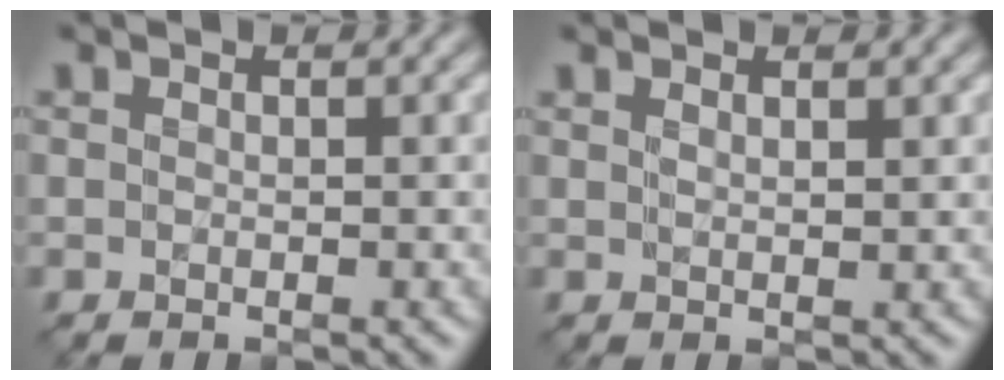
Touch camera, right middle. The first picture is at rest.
{"total": 1.1, "force": [0.8, 0.3, 0.7], "torque": [-0.008, 0.000, 0.012]}